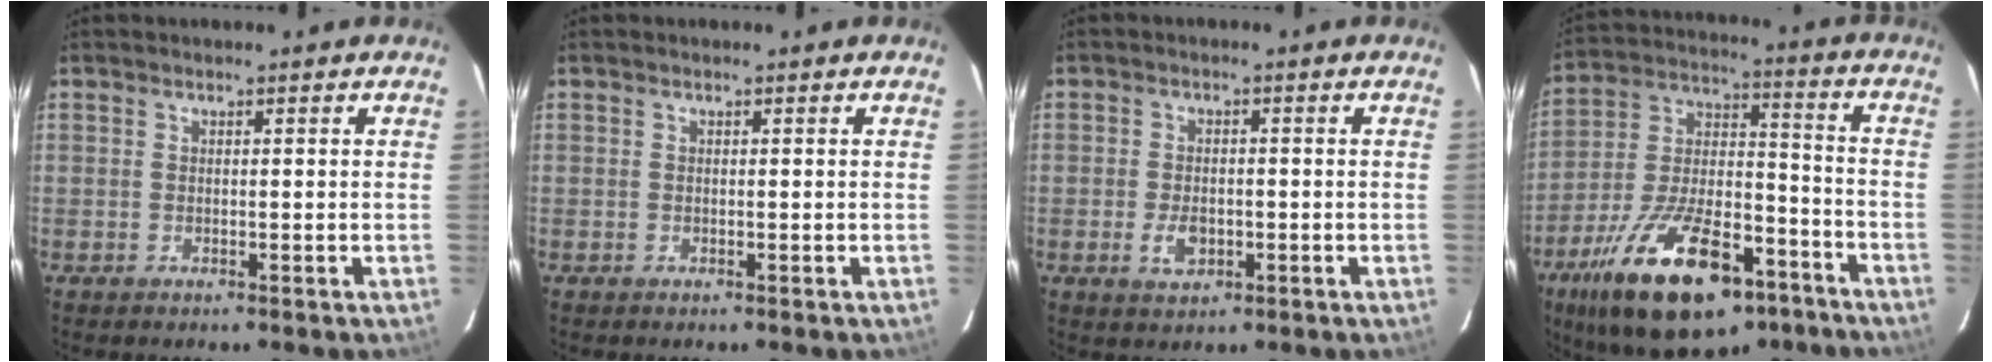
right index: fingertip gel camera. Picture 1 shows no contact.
{"total": 0.0}
{"total": 4.3, "force": [-1.4, 2.7, 3.1], "torque": [-0.064, -0.003, -0.021]}
{"total": 26.5, "force": [-15.9, 11.2, 18.1], "torque": [-0.332, -0.009, -0.246]}